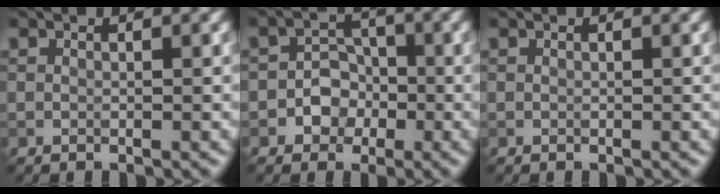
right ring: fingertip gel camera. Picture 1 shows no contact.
{"total": 2.6, "force": [-0.9, 2.3, 0.8], "torque": [0.014, 0.006, -0.026]}
{"total": 0.0}